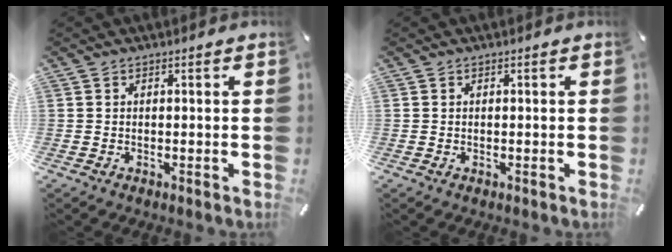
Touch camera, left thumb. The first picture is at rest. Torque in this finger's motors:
{"motor_torque": [-0.03, 0.03, 0.00, 0.00, 0.00]}